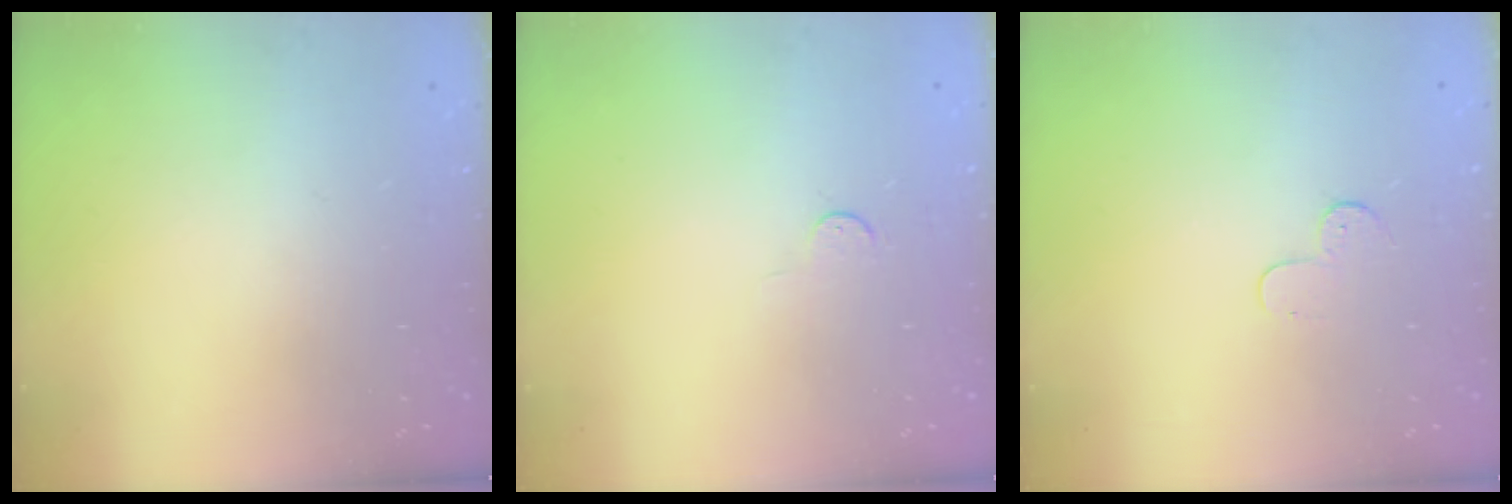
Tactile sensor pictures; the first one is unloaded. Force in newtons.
{"total": 2.8, "press": 2.8, "slide": 0.4}
{"total": 3.9, "press": 3.9, "slide": 0.4}